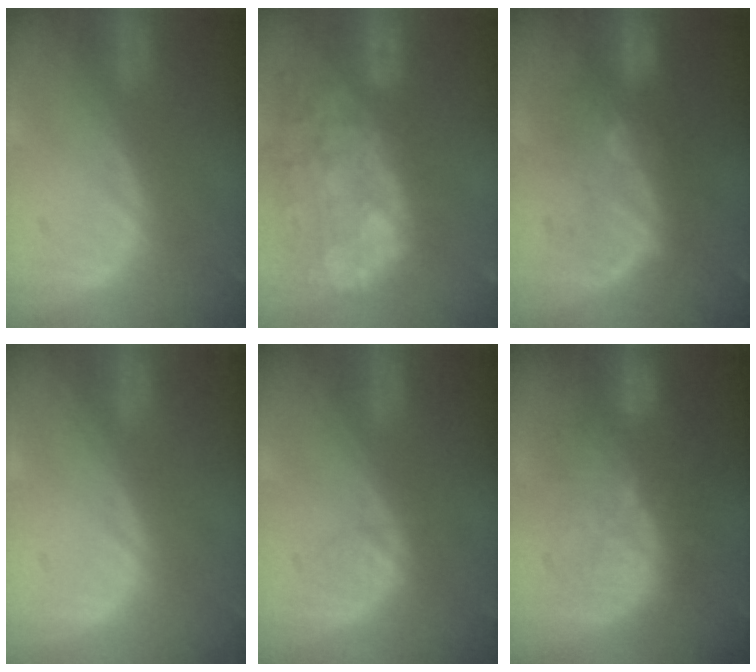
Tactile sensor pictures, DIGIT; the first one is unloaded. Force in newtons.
{"total": 14.1, "press": 11.6, "slide": 8.0}
{"total": 9.6, "press": 8.5, "slide": 4.4}
{"total": 0.5, "press": 0.0, "slide": 0.5}
{"total": 1.6, "press": 1.5, "slide": 0.2}
{"total": 11.3, "press": 9.9, "slide": 5.5}